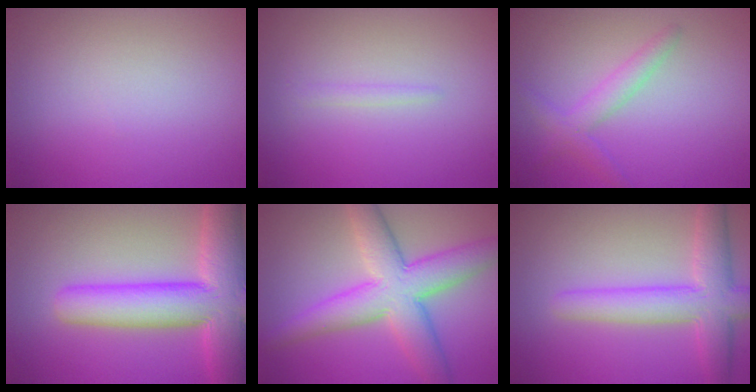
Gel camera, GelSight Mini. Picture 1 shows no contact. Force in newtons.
{"total": 0.8, "press": 0.7, "slide": 0.1}
{"total": 2.4, "press": 2.4, "slide": 0.1}
{"total": 10.8, "press": 10.8, "slide": 0.5}
{"total": 8.0, "press": 8.0, "slide": 0.2}
{"total": 5.9, "press": 5.9, "slide": 0.3}